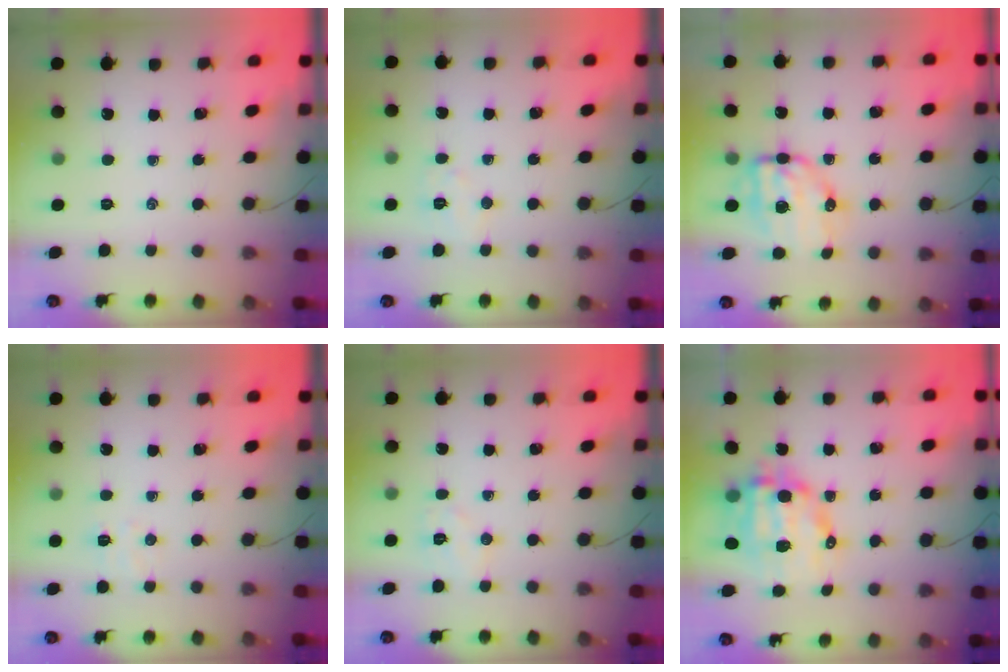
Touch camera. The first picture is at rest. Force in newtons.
{"total": 5.1, "press": 5.0, "slide": 0.9}
{"total": 7.9, "press": 7.7, "slide": 1.7}
{"total": 3.7, "press": 3.6, "slide": 0.9}
{"total": 5.8, "press": 5.7, "slide": 1.1}
{"total": 12.1, "press": 11.8, "slide": 2.5}